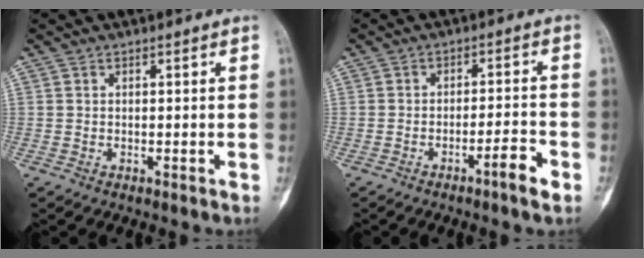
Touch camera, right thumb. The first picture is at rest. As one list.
[{"total": 4.7, "force": [-2.8, 0.3, 3.8], "torque": [-0.066, 0.020, -0.046]}]